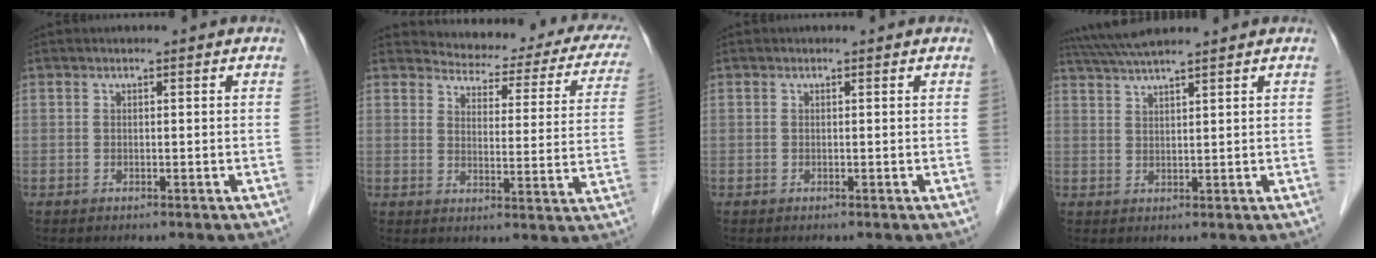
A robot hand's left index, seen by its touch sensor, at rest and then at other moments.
{"total": 17.4, "force": [15.8, 4.9, 5.4], "torque": [-0.044, -0.033, 0.163]}
{"total": 0.0}
{"total": 7.3, "force": [6.4, -0.7, 3.4], "torque": [-0.064, 0.033, 0.110]}